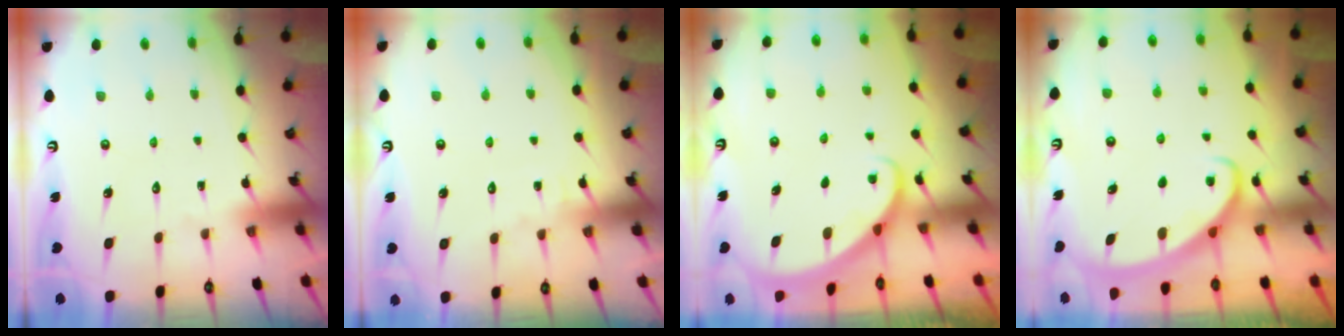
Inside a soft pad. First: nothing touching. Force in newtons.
{"total": 5.7, "press": 5.7, "slide": 0.3}
{"total": 1.9, "press": 1.9, "slide": 0.1}
{"total": 2.8, "press": 2.8, "slide": 0.4}